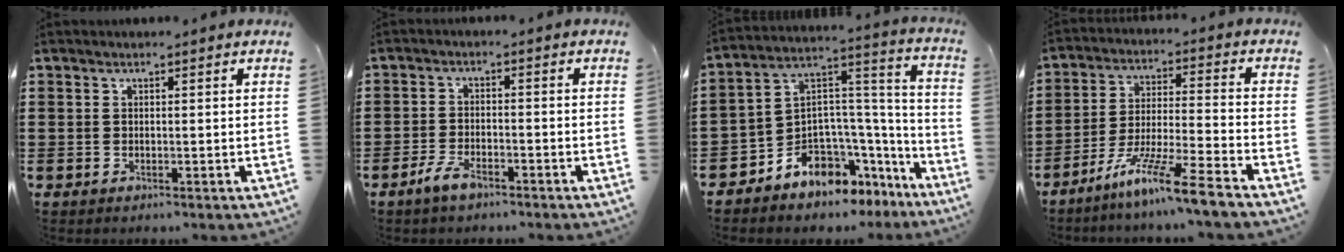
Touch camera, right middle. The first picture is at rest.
{"total": 3.8, "force": [-2.7, 1.3, 2.4], "torque": [-0.059, 0.000, -0.056]}
{"total": 5.6, "force": [-4.7, 3.1, 0.5], "torque": [-0.023, -0.013, -0.091]}
{"total": 10.3, "force": [-8.3, -0.4, 6.1], "torque": [-0.116, -0.001, -0.165]}